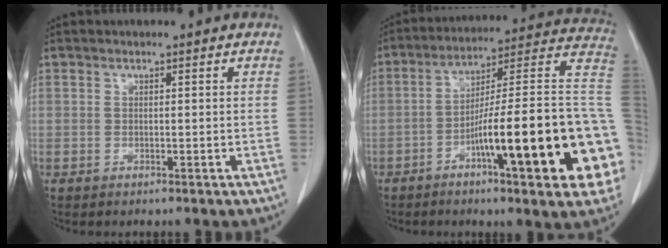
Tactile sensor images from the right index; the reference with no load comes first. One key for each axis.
{"total": 25.0, "fx": -6.6, "fy": 1.9, "fz": 24.0, "tx": -0.257, "ty": 0.015, "tz": -0.099}